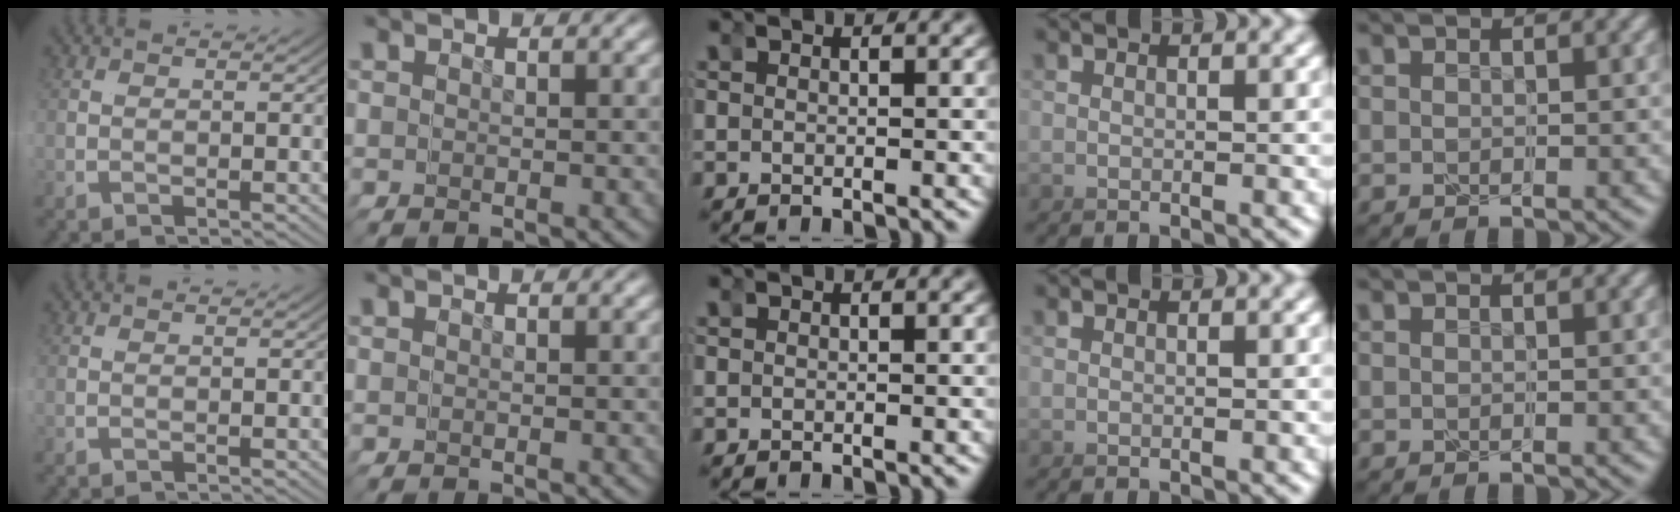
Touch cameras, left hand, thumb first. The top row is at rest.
{}